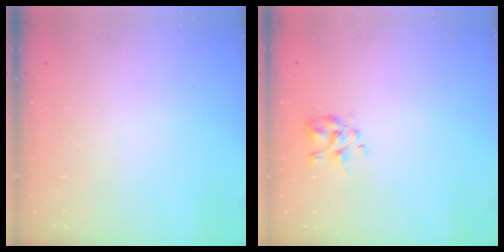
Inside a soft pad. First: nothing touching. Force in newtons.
{"total": 2.2, "press": 2.1, "slide": 0.8}